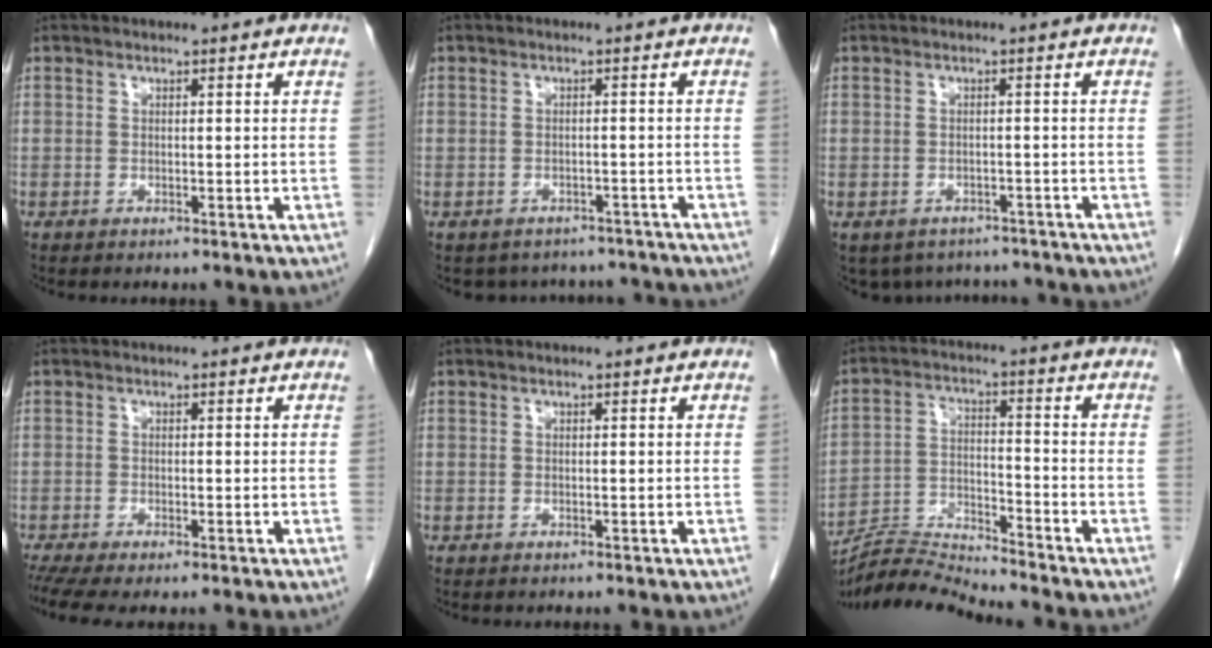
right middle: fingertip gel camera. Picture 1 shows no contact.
{"total": 9.0, "force": [-8.1, 3.9, 1.0], "torque": [-0.006, 0.022, -0.083]}
{"total": 7.9, "force": [-6.9, 3.8, 1.2], "torque": [-0.008, 0.014, -0.079]}
{"total": 4.2, "force": [-3.1, 0.8, 2.8], "torque": [-0.050, -0.010, -0.055]}
{"total": 0.0}
{"total": 8.4, "force": [-8.2, -1.9, -0.1], "torque": [-0.003, 0.008, -0.152]}